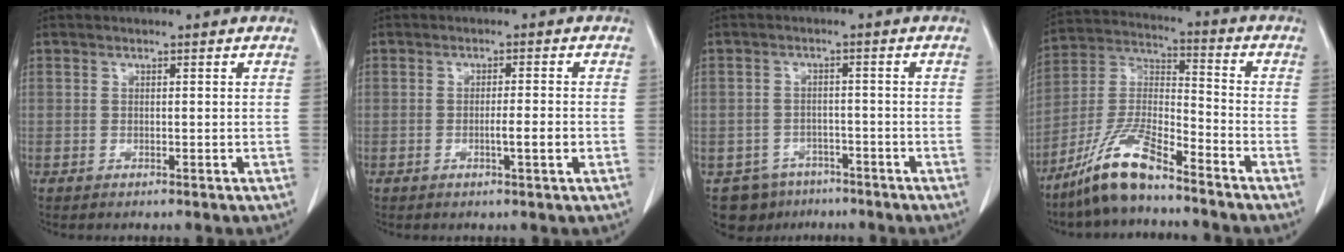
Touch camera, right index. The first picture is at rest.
{"total": 3.1, "force": [-0.8, 0.0, 3.0], "torque": [-0.049, -0.003, -0.014]}
{"total": 6.3, "force": [-4.2, 4.7, 0.5], "torque": [0.003, 0.010, -0.056]}
{"total": 11.4, "force": [-8.7, 1.9, 7.2], "torque": [-0.153, -0.003, -0.168]}